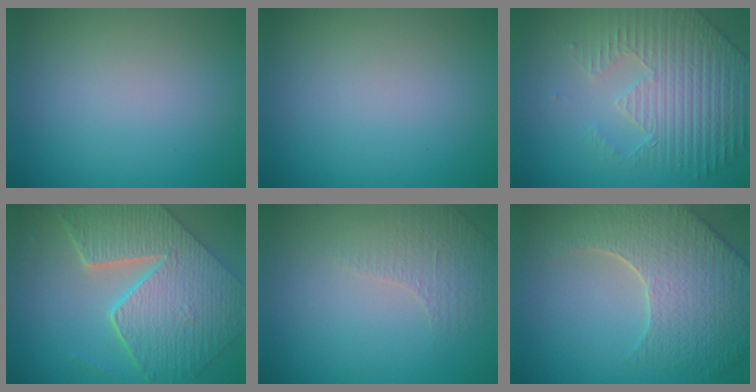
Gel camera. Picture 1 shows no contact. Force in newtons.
{"total": 0.0}
{"total": 4.4, "press": 4.3, "slide": 1.1}
{"total": 9.7, "press": 6.8, "slide": 7.0}
{"total": 1.3, "press": 0.9, "slide": 0.9}
{"total": 7.6, "press": 5.8, "slide": 4.9}